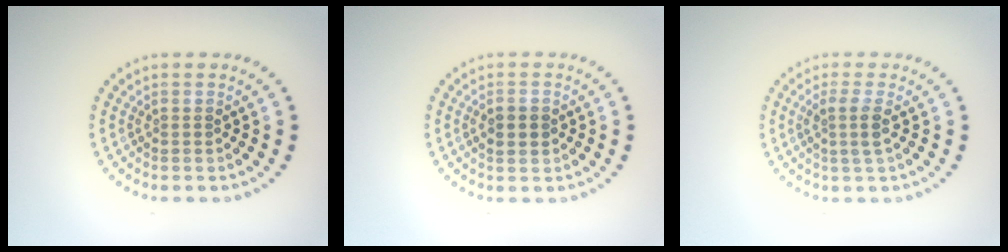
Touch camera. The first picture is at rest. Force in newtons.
{"total": 1.8, "press": 1.8, "slide": 0.1}
{"total": 1.9, "press": 1.6, "slide": 1.1}